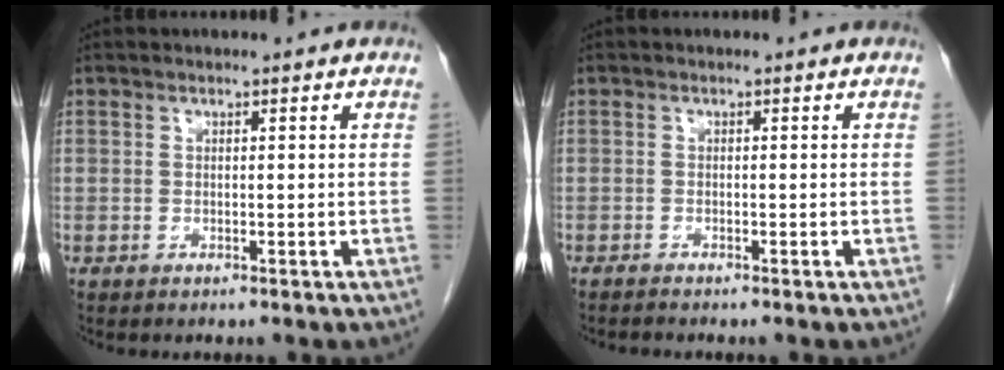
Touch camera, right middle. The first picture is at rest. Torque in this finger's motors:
{"motor_torque": [0.40, -0.15, 0.00, 0.01]}